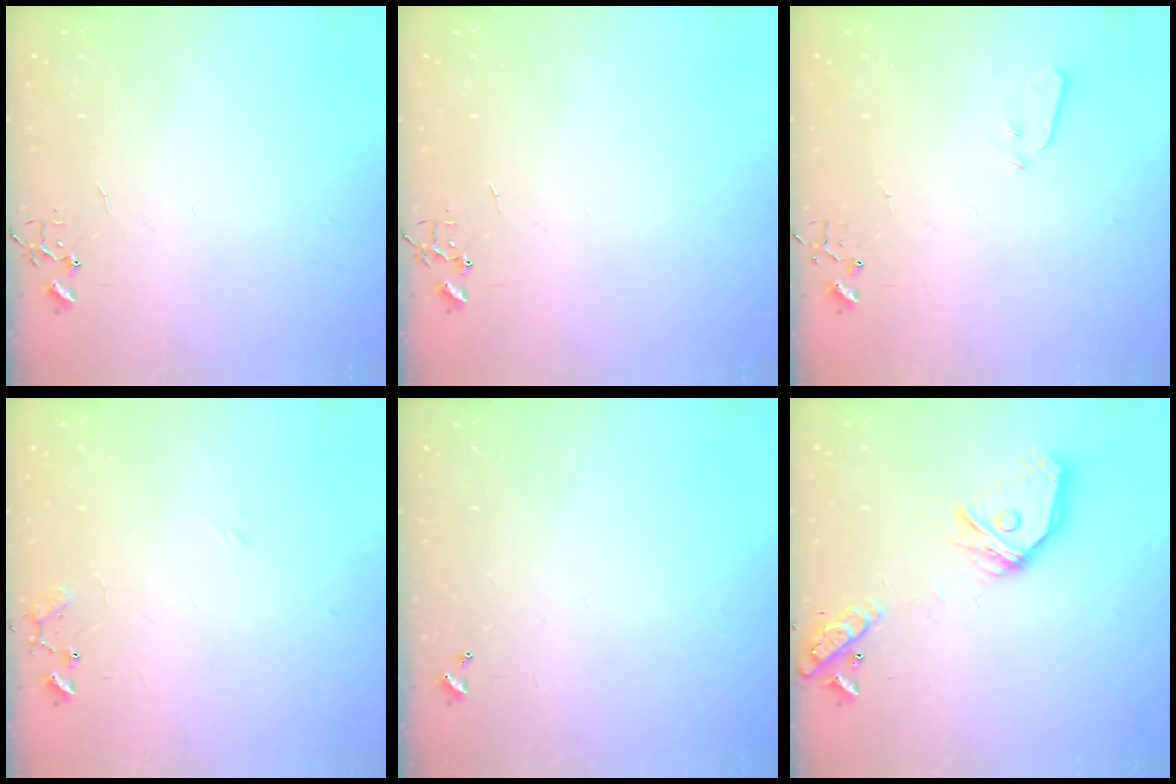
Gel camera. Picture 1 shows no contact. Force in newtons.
{"total": 0.0}
{"total": 3.7, "press": 3.7, "slide": 0.1}
{"total": 9.5, "press": 9.5, "slide": 0.7}
{"total": 0.0}
{"total": 18.6, "press": 18.4, "slide": 2.5}